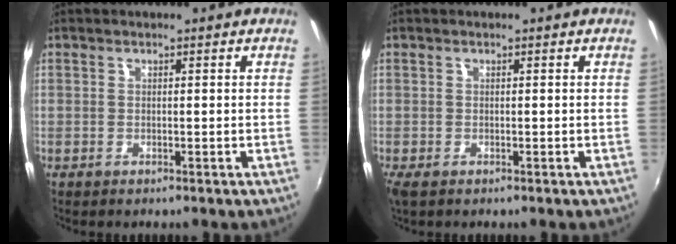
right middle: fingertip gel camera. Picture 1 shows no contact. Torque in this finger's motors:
{"motor_torque": [0.41, -0.35, 0.16, 0.04]}